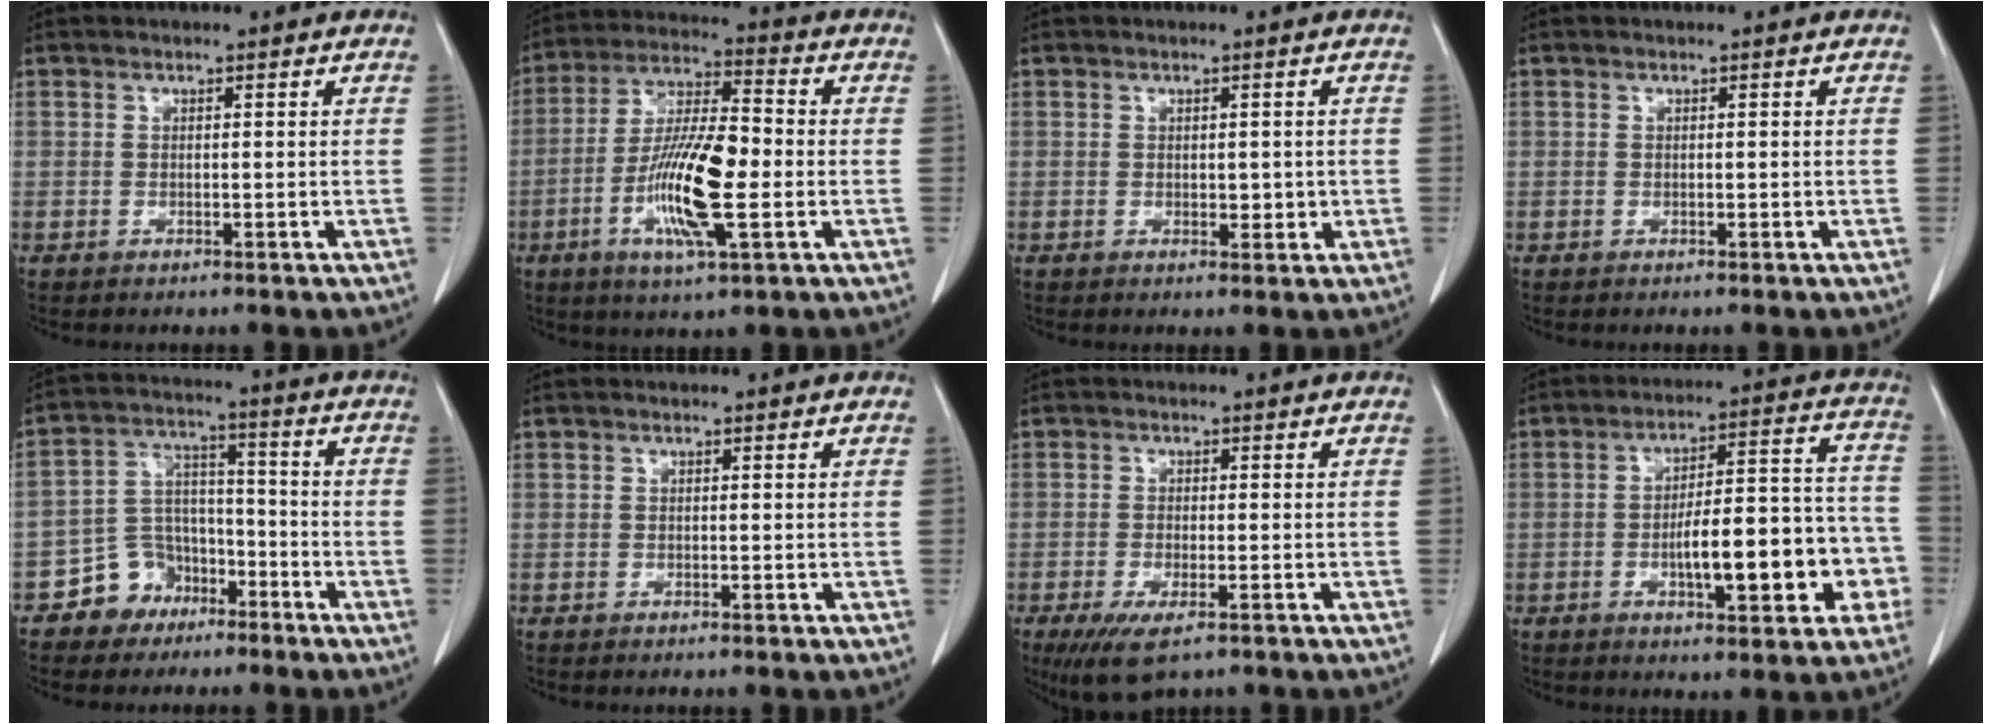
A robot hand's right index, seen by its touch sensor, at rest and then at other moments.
{"total": 13.9, "force": [-3.1, 2.5, 13.3], "torque": [-0.259, -0.004, -0.060]}
{"total": 2.1, "force": [-0.1, 1.2, 1.7], "torque": [-0.019, -0.002, 0.003]}
{"total": 0.0}
{"total": 7.8, "force": [-5.0, 5.7, 1.5], "torque": [-0.028, 0.022, -0.085]}
{"total": 0.0}
{"total": 6.3, "force": [-3.9, 2.0, 4.6], "torque": [-0.080, -0.016, -0.061]}
{"total": 15.2, "force": [-4.3, 4.4, 13.9], "torque": [-0.191, 0.039, -0.057]}